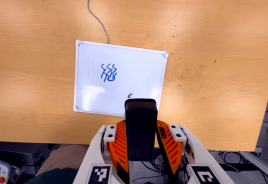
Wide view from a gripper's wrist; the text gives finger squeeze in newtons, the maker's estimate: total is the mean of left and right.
{"total": 4.9, "left": 4.0, "right": 5.9}